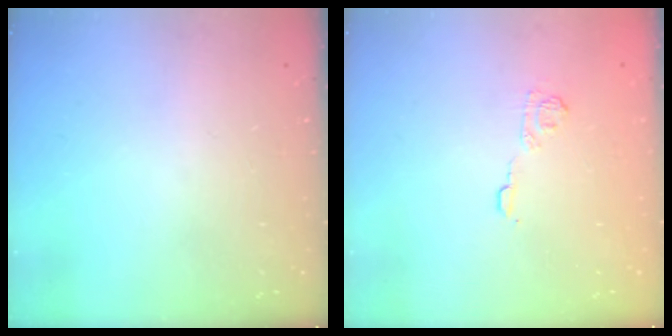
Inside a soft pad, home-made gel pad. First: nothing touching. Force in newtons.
{"total": 5.2, "press": 4.9, "slide": 1.5}